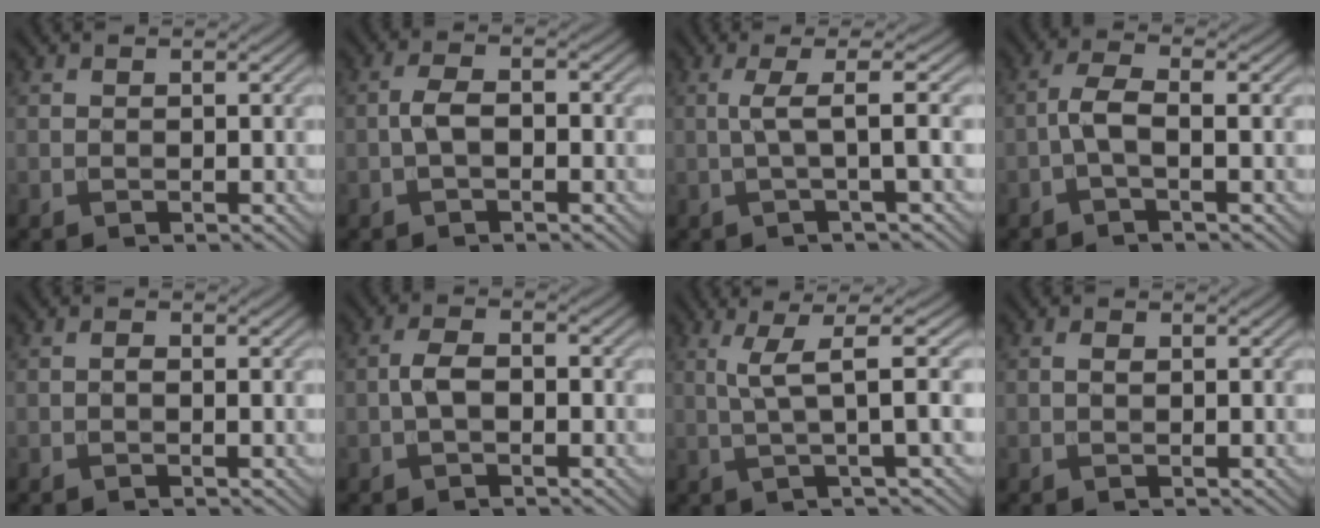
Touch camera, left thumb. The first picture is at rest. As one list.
[{"total": 2.9, "force": [-0.7, 1.3, 2.5], "torque": [-0.052, 0.007, -0.017]}, {"total": 4.2, "force": [0.2, 0.5, 4.1], "torque": [-0.073, 0.011, -0.005]}, {"total": 3.2, "force": [-0.7, 0.8, 3.1], "torque": [-0.065, 0.008, -0.022]}, {"total": 0.8, "force": [-0.2, 0.3, 0.7], "torque": [-0.012, 0.001, -0.004]}, {"total": 3.1, "force": [-0.6, 1.6, 2.6], "torque": [-0.054, 0.008, -0.016]}, {"total": 5.4, "force": [1.2, 0.6, 5.2], "torque": [-0.101, 0.015, 0.022]}, {"total": 0.9, "force": [0.1, 0.4, 0.8], "torque": [-0.014, 0.000, 0.001]}]